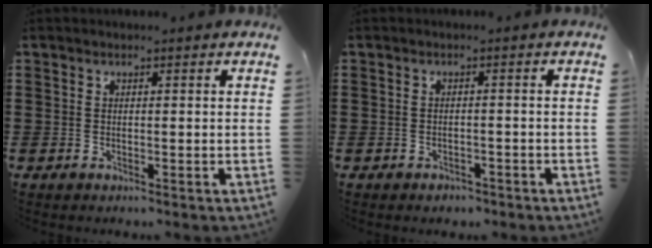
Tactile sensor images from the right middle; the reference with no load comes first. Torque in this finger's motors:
{"motor_torque": [0.46, -0.23, 0.00, 0.00]}